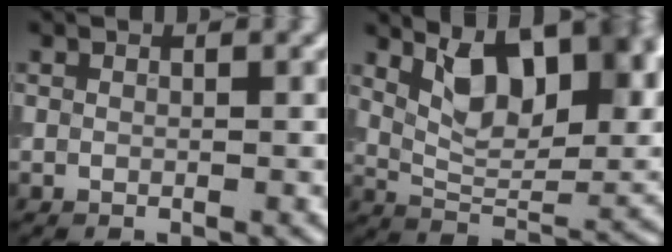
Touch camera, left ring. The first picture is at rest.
{"total": 11.6, "force": [4.7, 5.5, 9.1], "torque": [-0.135, 0.002, 0.083]}